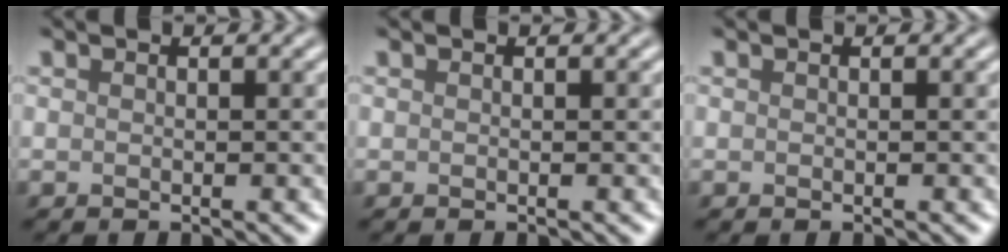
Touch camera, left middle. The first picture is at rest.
{"total": 0.0}
{"total": 0.0}